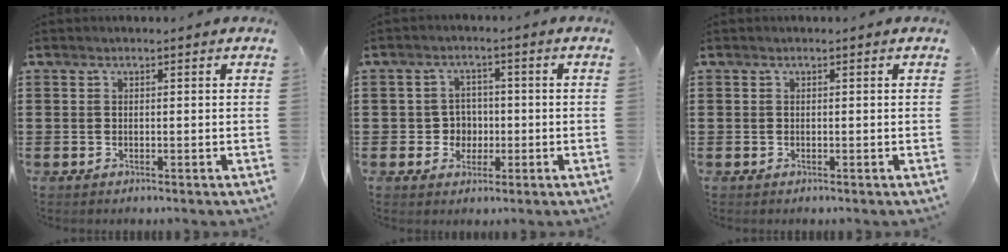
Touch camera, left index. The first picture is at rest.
{"total": 3.7, "force": [-0.5, 3.5, 1.1], "torque": [-0.036, 0.007, -0.014]}
{"total": 0.0}